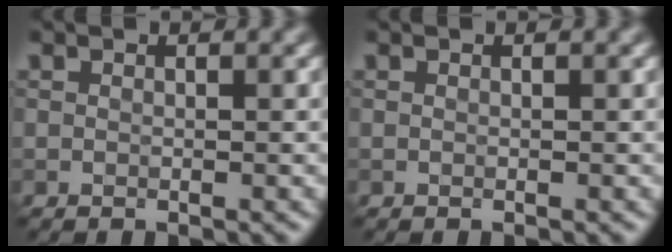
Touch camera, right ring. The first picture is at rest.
{"total": 0.0}